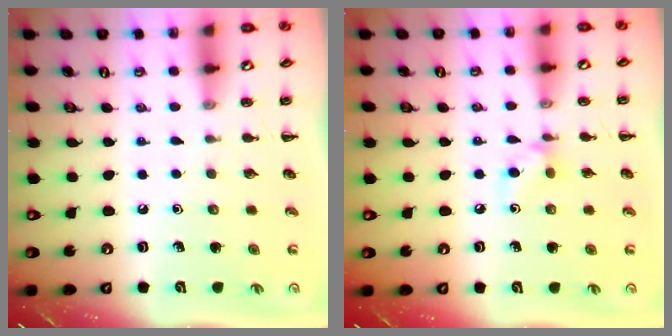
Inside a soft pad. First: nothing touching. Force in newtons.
{"total": 6.5, "press": 6.3, "slide": 1.5}